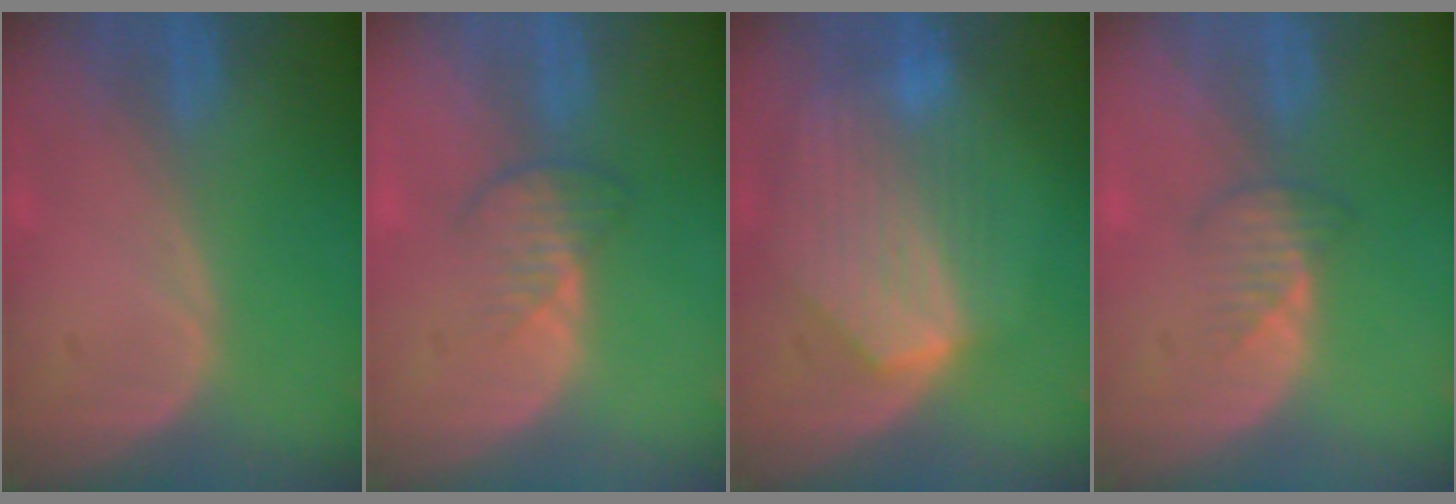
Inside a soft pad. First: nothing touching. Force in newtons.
{"total": 3.7, "press": 3.2, "slide": 1.8}
{"total": 8.6, "press": 7.9, "slide": 3.5}
{"total": 2.5, "press": 2.5, "slide": 0.3}